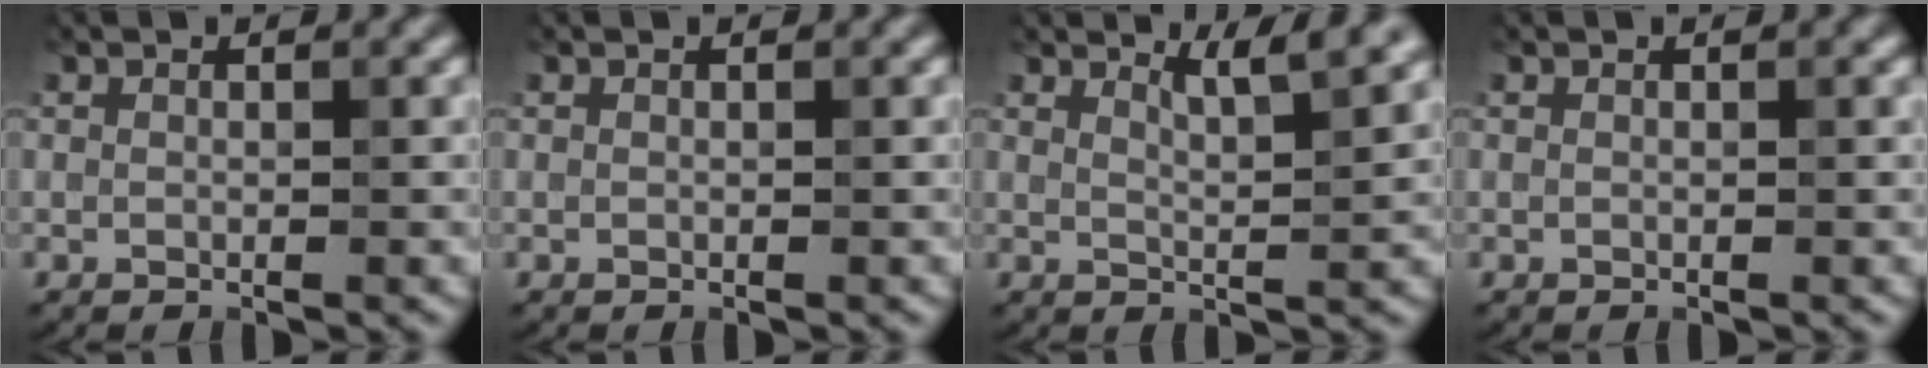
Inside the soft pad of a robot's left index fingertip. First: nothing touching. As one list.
[{"total": 0.0}, {"total": 2.9, "force": [2.3, 0.5, 1.6], "torque": [-0.015, 0.000, 0.036]}, {"total": 0.0}]